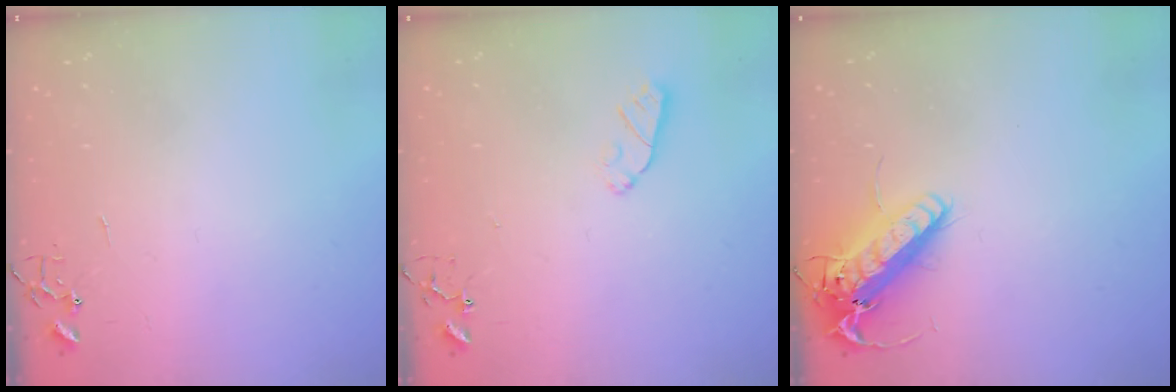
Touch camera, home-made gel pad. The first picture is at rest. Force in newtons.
{"total": 5.5, "press": 5.5, "slide": 0.5}
{"total": 15.9, "press": 15.7, "slide": 2.8}